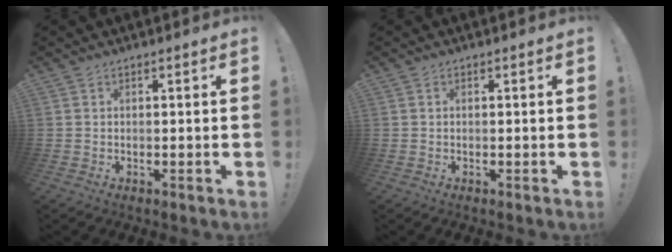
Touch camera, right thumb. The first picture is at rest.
{"total": 0.0}